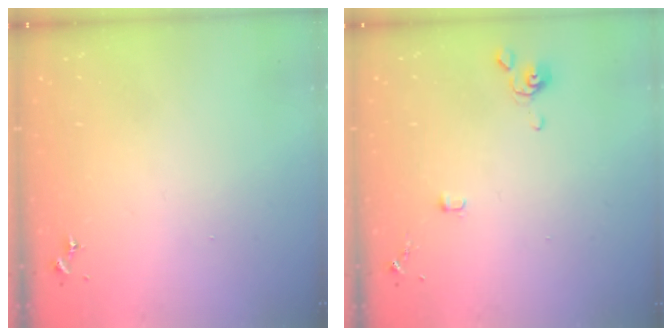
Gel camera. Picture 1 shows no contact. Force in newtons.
{"total": 4.0, "press": 4.0, "slide": 0.8}